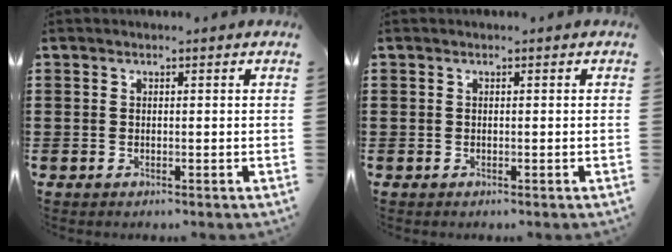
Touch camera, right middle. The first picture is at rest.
{"total": 0.0}